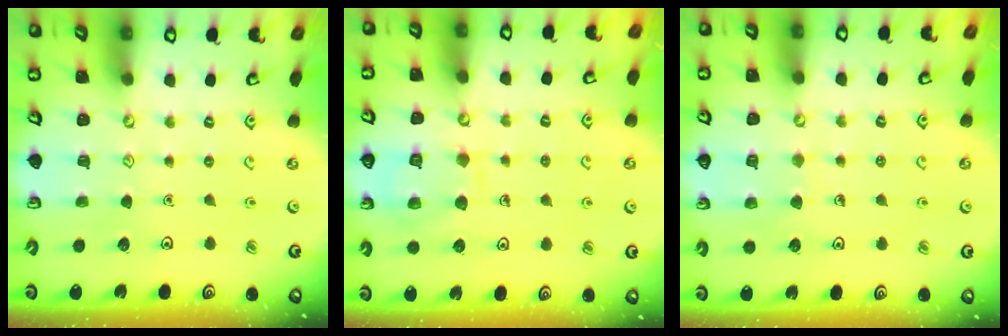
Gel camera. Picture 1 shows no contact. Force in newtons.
{"total": 10.5, "press": 10.4, "slide": 0.9}
{"total": 4.7, "press": 4.7, "slide": 0.3}